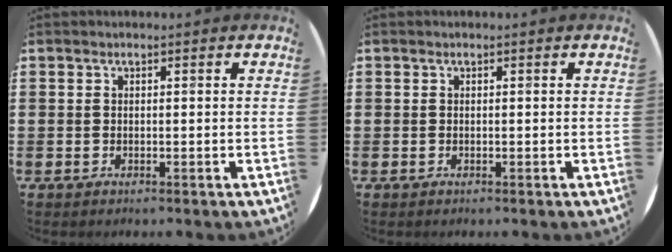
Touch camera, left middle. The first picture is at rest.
{"total": 0.0}